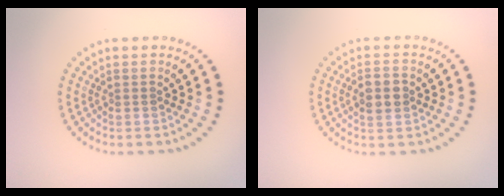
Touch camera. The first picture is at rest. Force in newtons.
{"total": 2.6, "press": 2.6, "slide": 0.1}